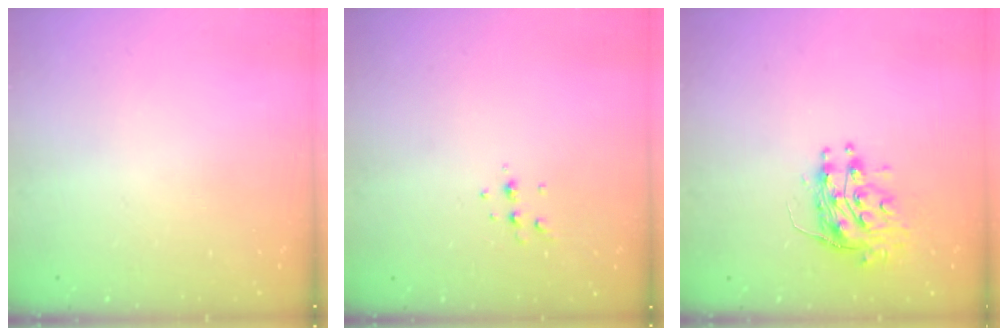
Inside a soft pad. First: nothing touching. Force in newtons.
{"total": 4.3, "press": 4.2, "slide": 0.9}
{"total": 10.9, "press": 10.8, "slide": 0.8}